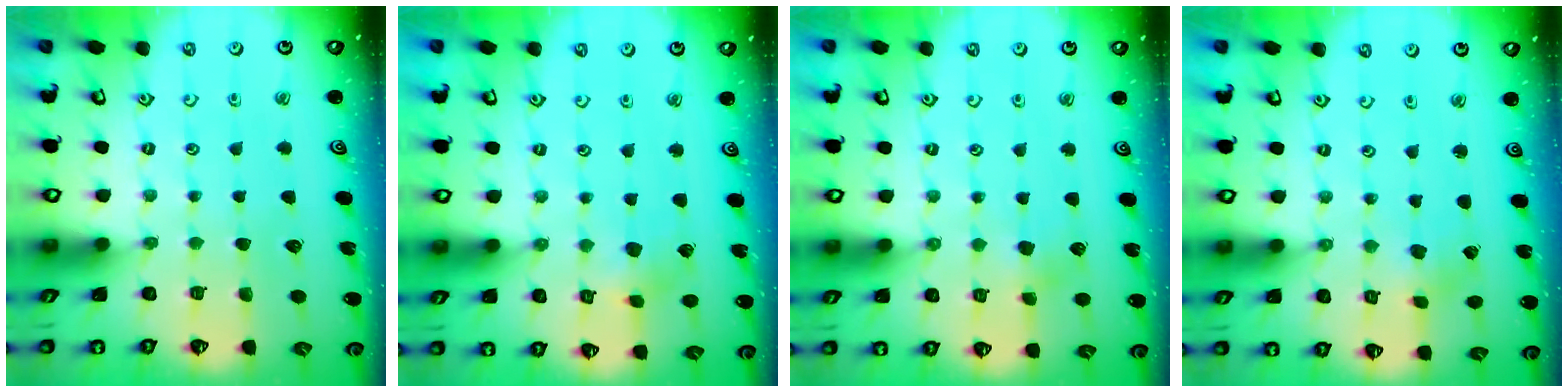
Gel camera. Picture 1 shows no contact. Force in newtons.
{"total": 3.8, "press": 3.8, "slide": 0.3}
{"total": 3.4, "press": 3.4, "slide": 0.3}
{"total": 0.5, "press": 0.5, "slide": 0.1}